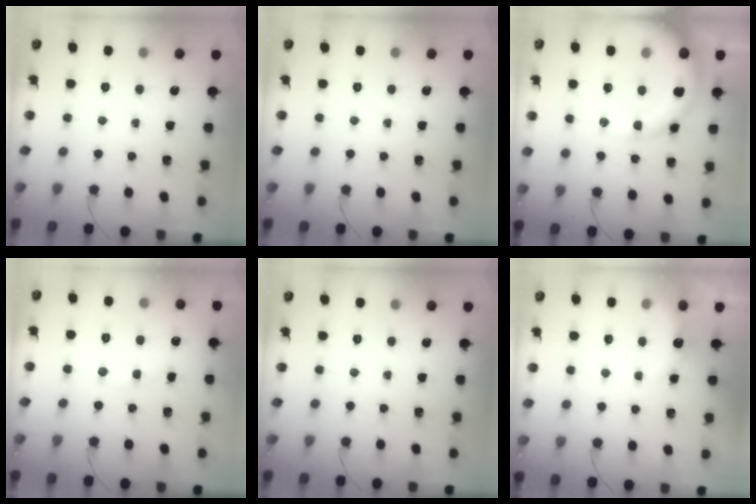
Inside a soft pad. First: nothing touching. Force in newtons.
{"total": 0.0}
{"total": 16.1, "press": 15.7, "slide": 3.4}
{"total": 9.1, "press": 9.0, "slide": 1.5}
{"total": 0.0}
{"total": 2.8, "press": 2.6, "slide": 0.8}